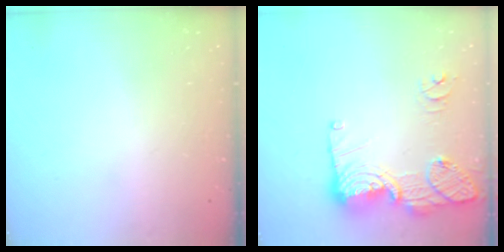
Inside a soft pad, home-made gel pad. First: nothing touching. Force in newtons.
{"total": 17.6, "press": 17.3, "slide": 3.3}